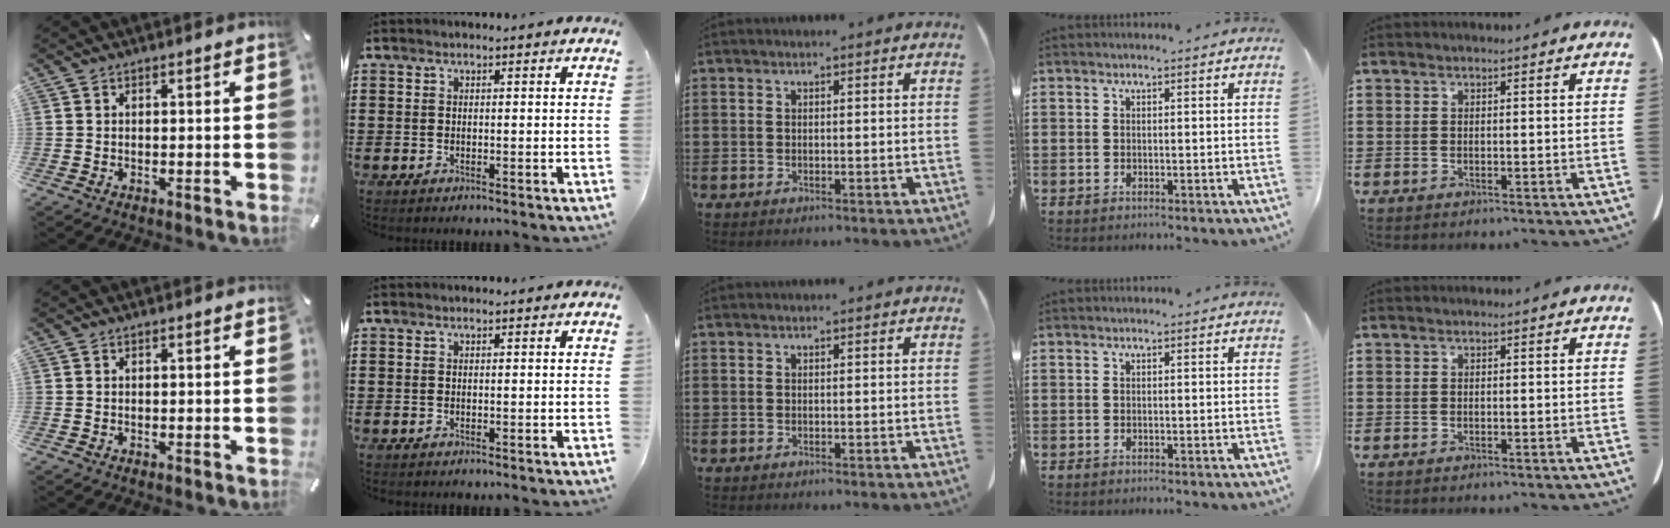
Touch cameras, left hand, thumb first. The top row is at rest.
{}